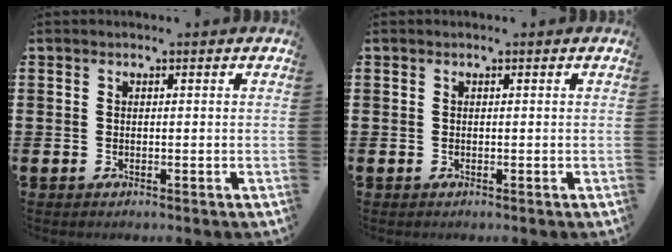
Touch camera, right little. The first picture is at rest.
{"total": 0.0}